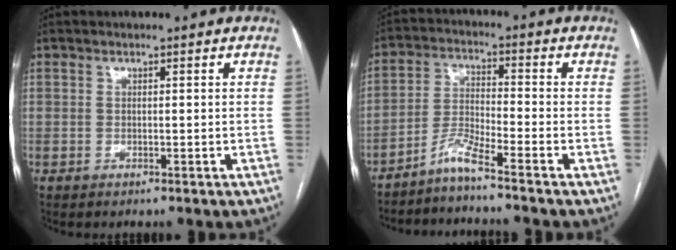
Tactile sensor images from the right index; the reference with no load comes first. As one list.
[{"total": 5.1, "force": [-4.3, -1.1, 2.5], "torque": [-0.057, -0.019, -0.090]}]